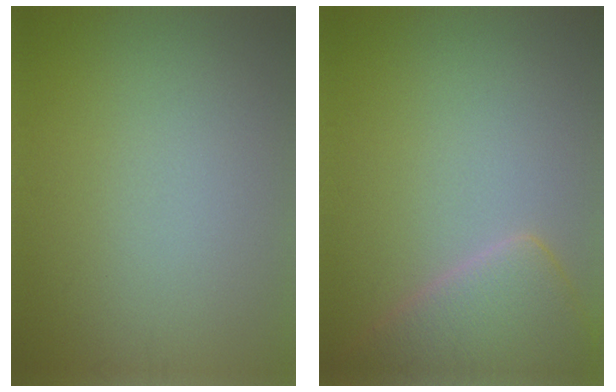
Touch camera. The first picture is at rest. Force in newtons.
{"total": 5.3, "press": 5.3, "slide": 0.4}